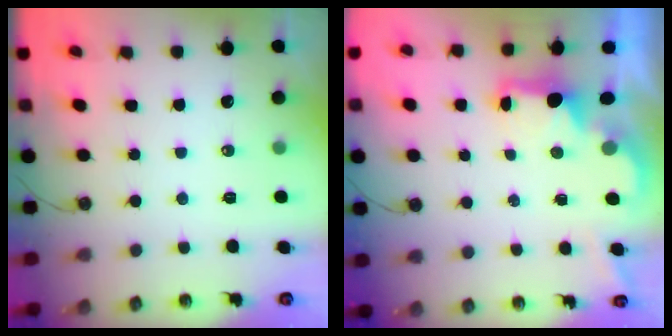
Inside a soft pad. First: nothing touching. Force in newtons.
{"total": 2.2, "press": 2.1, "slide": 0.8}